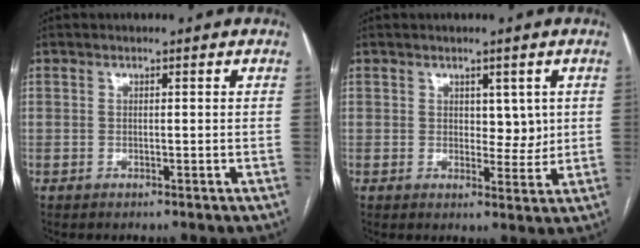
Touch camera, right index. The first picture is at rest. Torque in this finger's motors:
{"motor_torque": [0.06, 0.20, -0.07, 0.00]}